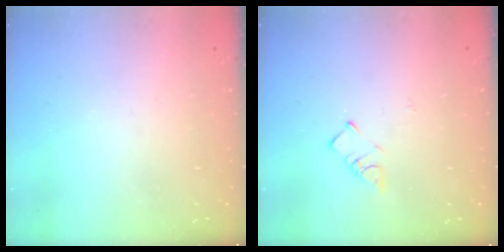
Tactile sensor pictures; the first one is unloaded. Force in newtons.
{"total": 3.4, "press": 3.3, "slide": 0.5}